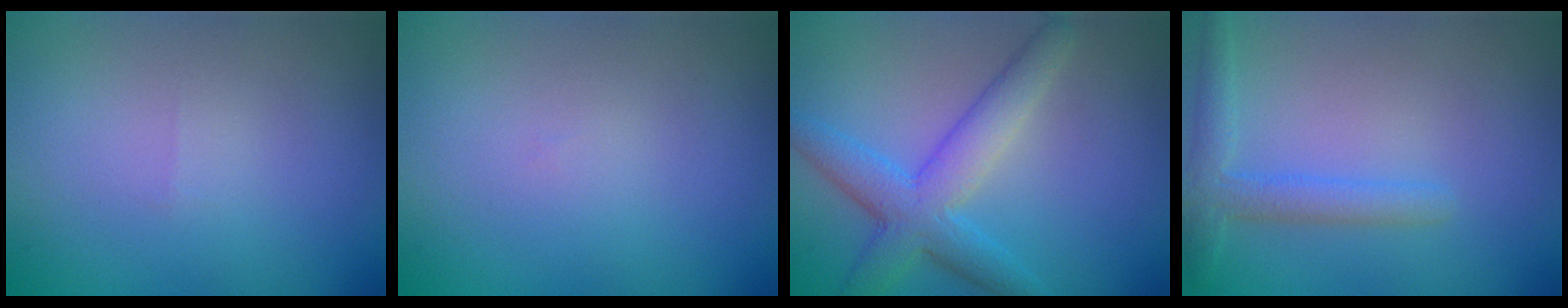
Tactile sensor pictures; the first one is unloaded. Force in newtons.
{"total": 0.0}
{"total": 5.3, "press": 5.3, "slide": 0.1}
{"total": 2.6, "press": 2.6, "slide": 0.2}